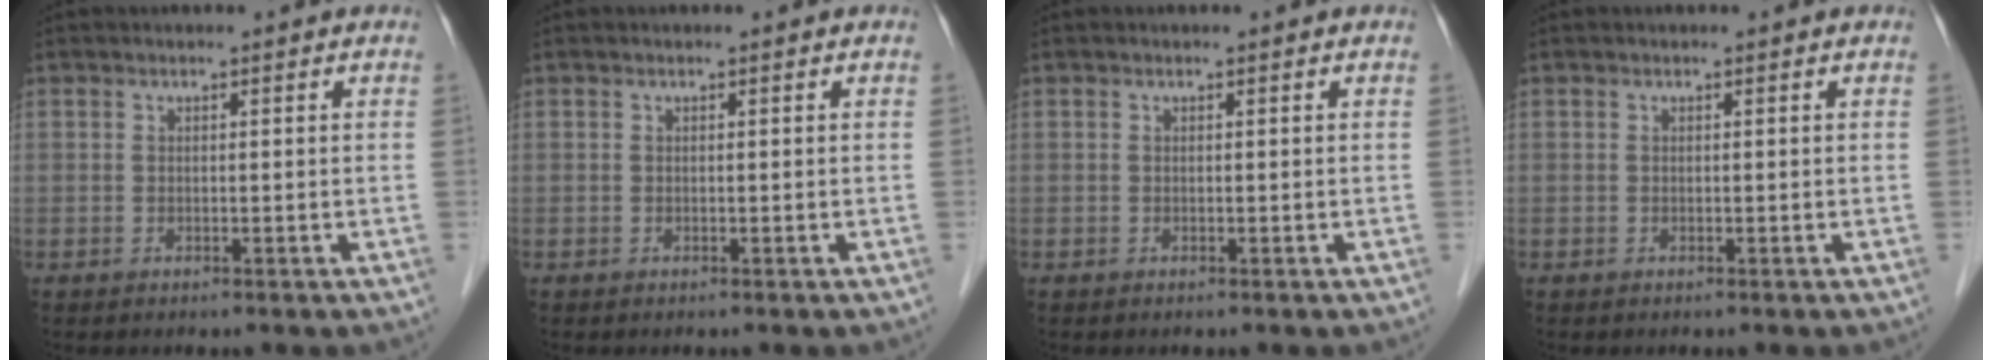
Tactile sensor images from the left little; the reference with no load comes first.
{"total": 0.0}
{"total": 0.0}
{"total": 0.0}